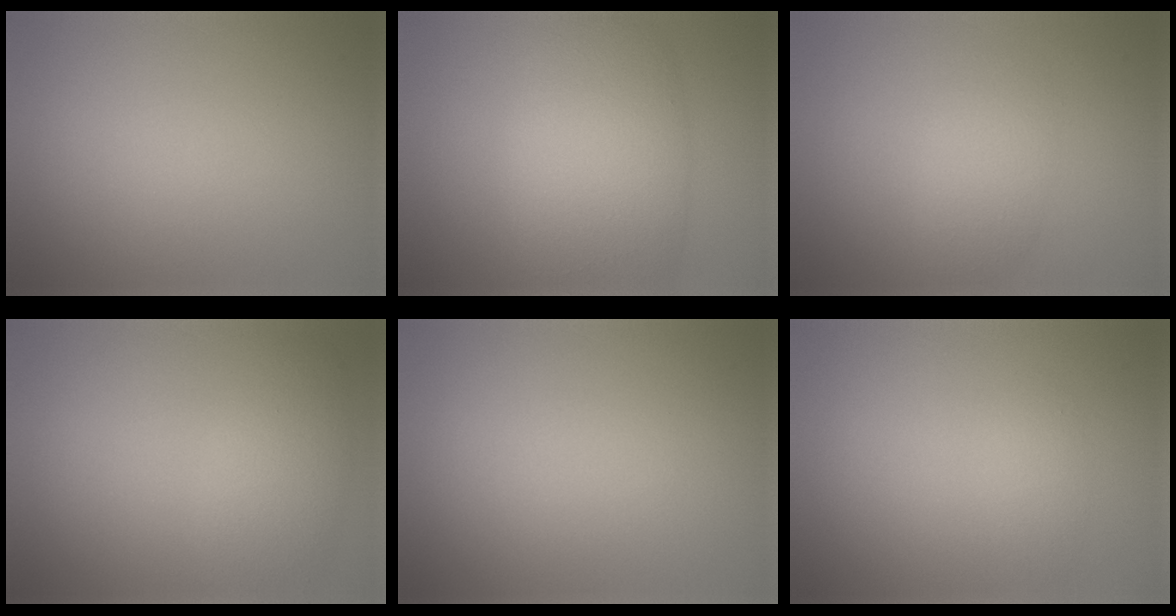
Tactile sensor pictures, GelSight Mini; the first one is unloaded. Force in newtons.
{"total": 7.9, "press": 7.9, "slide": 0.4}
{"total": 2.3, "press": 2.3, "slide": 0.1}
{"total": 3.6, "press": 3.6, "slide": 0.2}
{"total": 0.0}
{"total": 1.0, "press": 1.0, "slide": 0.0}